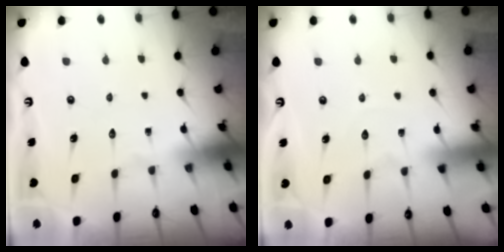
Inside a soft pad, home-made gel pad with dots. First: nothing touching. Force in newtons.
{"total": 3.2, "press": 3.2, "slide": 0.2}